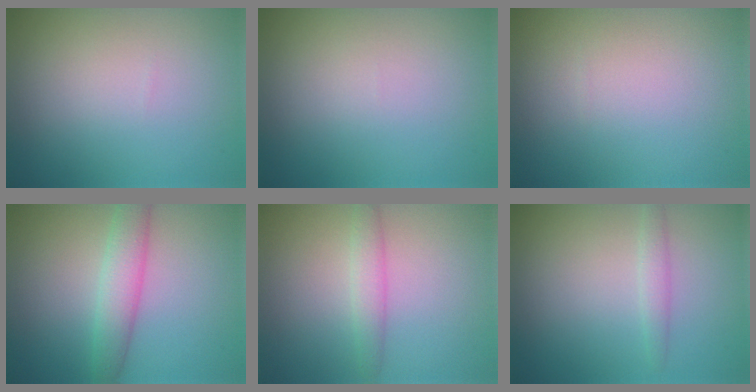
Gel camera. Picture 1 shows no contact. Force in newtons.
{"total": 0.0}
{"total": 0.0}
{"total": 3.3, "press": 3.3, "slide": 0.1}
{"total": 1.9, "press": 1.9, "slide": 0.0}
{"total": 1.3, "press": 1.3, "slide": 0.1}